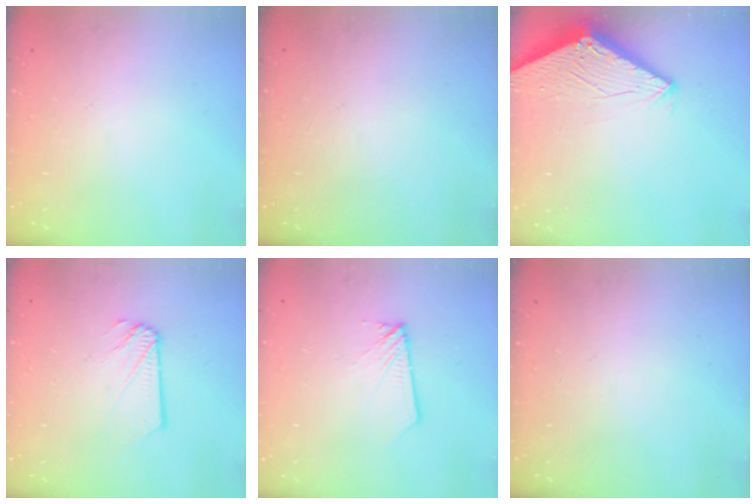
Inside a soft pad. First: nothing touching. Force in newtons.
{"total": 0.0}
{"total": 2.8, "press": 2.8, "slide": 0.2}
{"total": 1.2, "press": 1.2, "slide": 0.1}
{"total": 1.8, "press": 1.8, "slide": 0.1}
{"total": 0.0}